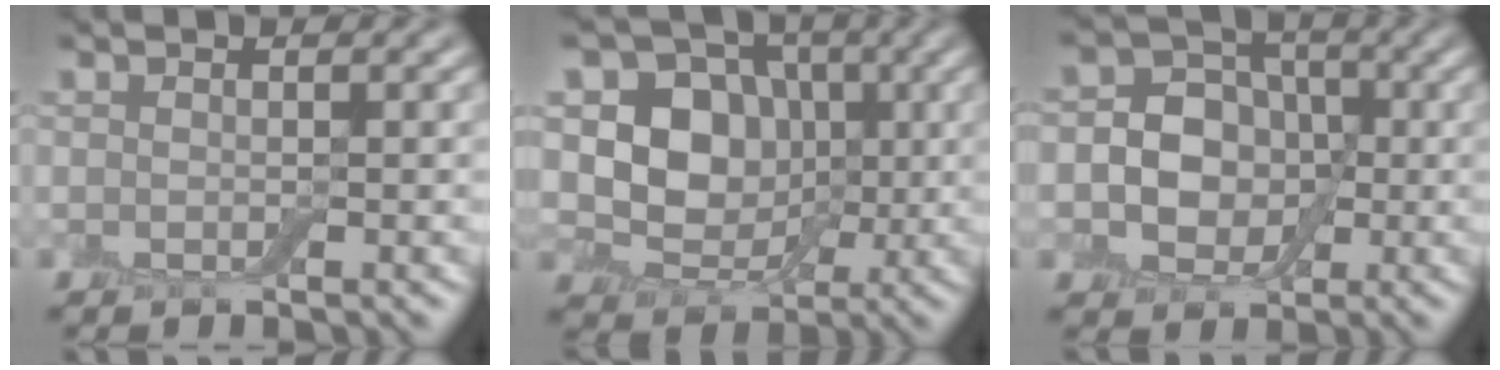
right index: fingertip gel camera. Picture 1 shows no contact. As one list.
[{"total": 6.8, "force": [0.7, 5.7, 3.6], "torque": [-0.051, -0.003, 0.002]}, {"total": 6.4, "force": [-0.4, 5.4, 3.4], "torque": [-0.033, 0.007, -0.027]}]